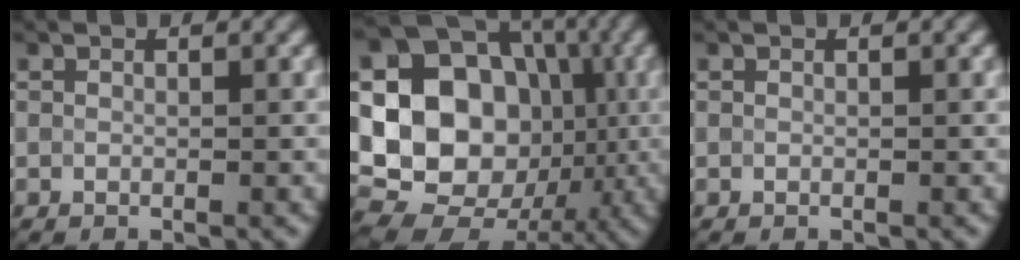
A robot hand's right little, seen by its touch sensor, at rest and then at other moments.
{"total": 16.2, "force": [-0.5, 13.3, 9.2], "torque": [-0.148, 0.001, -0.026]}
{"total": 0.0}